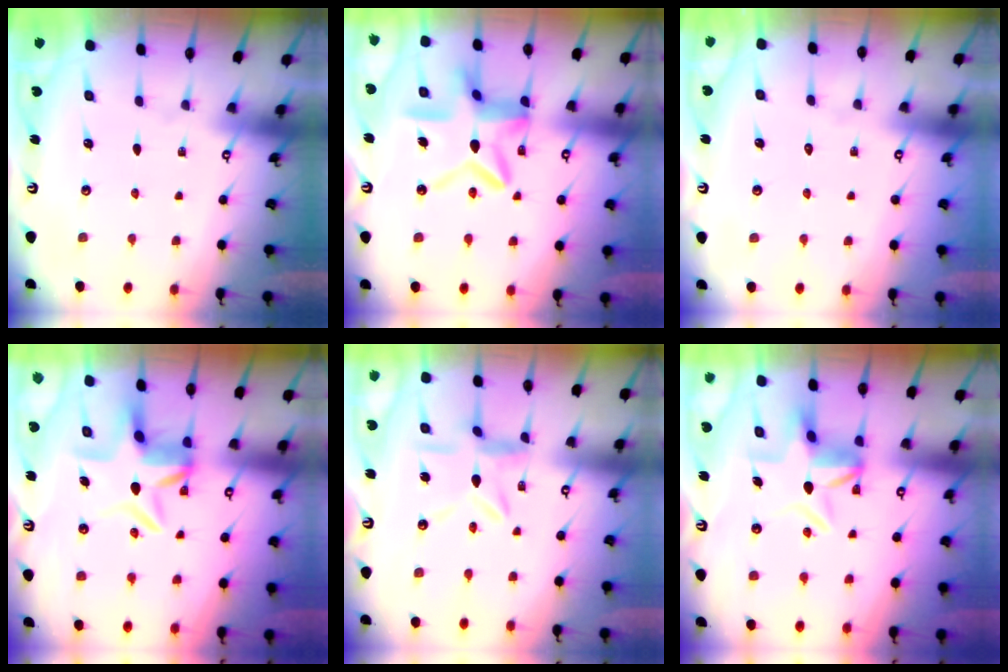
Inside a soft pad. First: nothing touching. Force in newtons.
{"total": 14.0, "press": 14.0, "slide": 1.3}
{"total": 1.5, "press": 1.5, "slide": 0.1}
{"total": 7.4, "press": 7.3, "slide": 0.8}
{"total": 8.7, "press": 8.7, "slide": 0.6}
{"total": 6.3, "press": 6.2, "slide": 0.5}